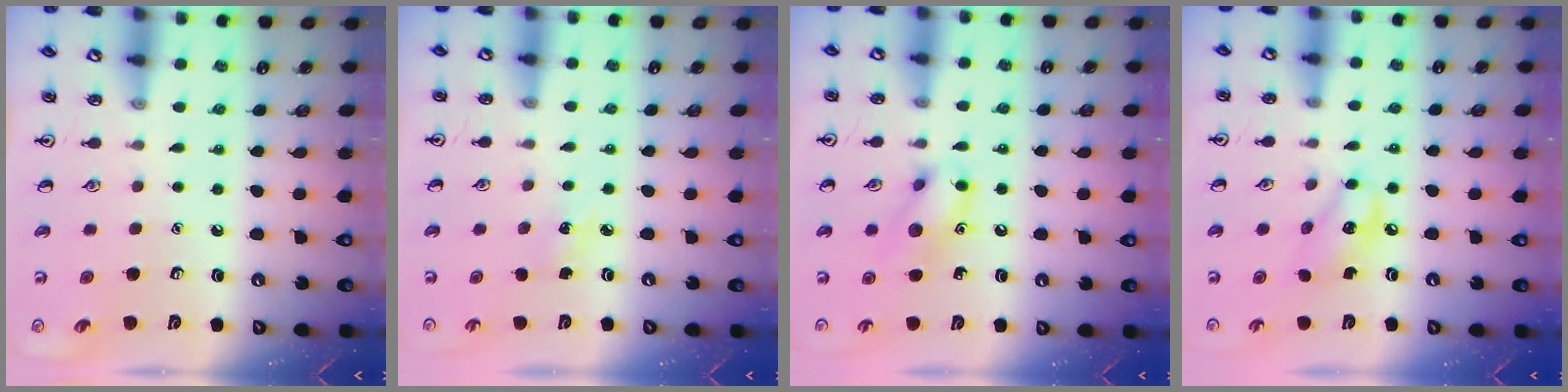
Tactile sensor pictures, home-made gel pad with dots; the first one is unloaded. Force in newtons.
{"total": 3.8, "press": 3.6, "slide": 1.3}
{"total": 9.8, "press": 9.7, "slide": 1.2}
{"total": 7.0, "press": 6.9, "slide": 1.3}